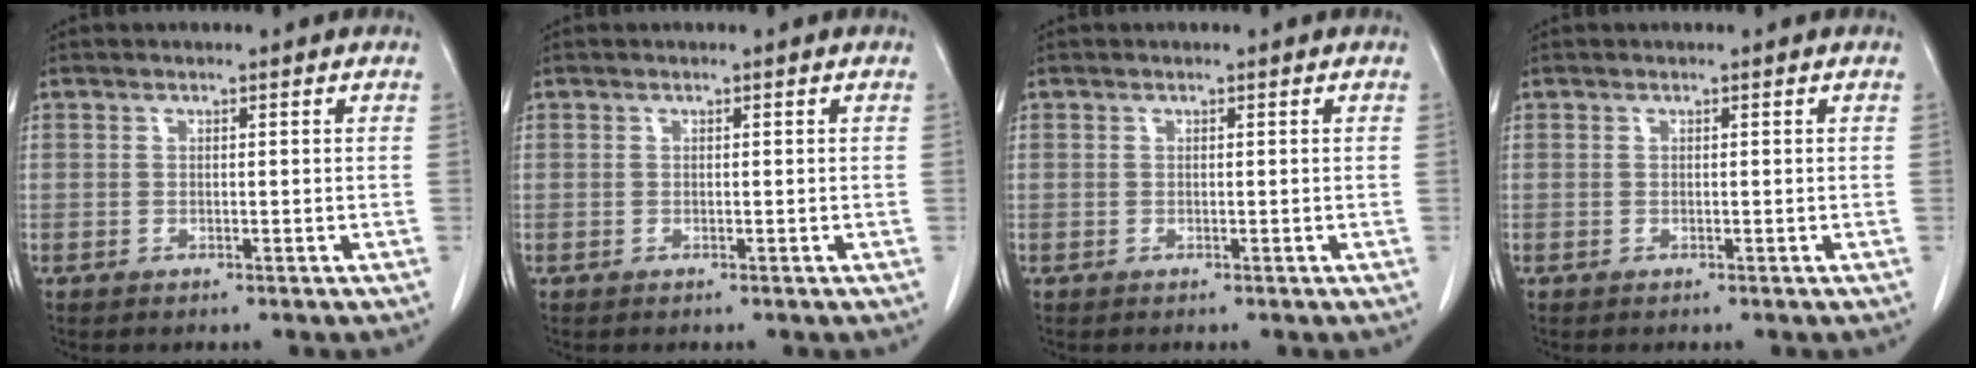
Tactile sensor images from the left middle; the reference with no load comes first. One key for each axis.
{"total": 0.0}
{"total": 0.0}
{"total": 0.0}